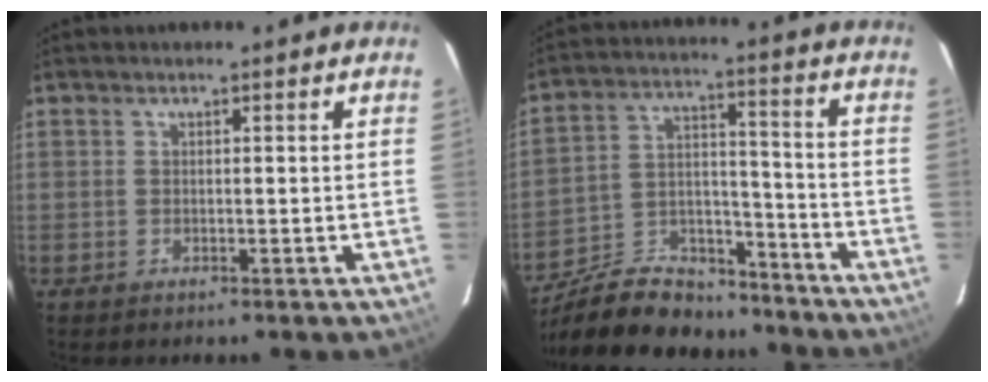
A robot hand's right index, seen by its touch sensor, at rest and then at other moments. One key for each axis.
{"total": 19.7, "fx": -16.1, "fy": 8.4, "fz": 7.6, "tx": -0.166, "ty": 0.029, "tz": -0.247}